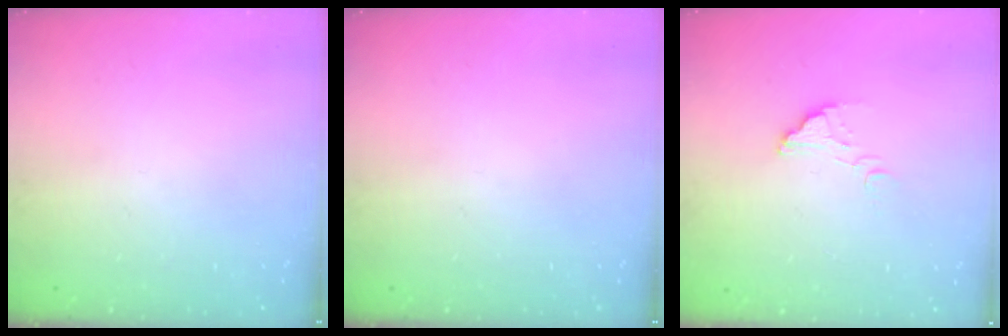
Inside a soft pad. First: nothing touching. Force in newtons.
{"total": 0.0}
{"total": 2.5, "press": 2.5, "slide": 0.1}